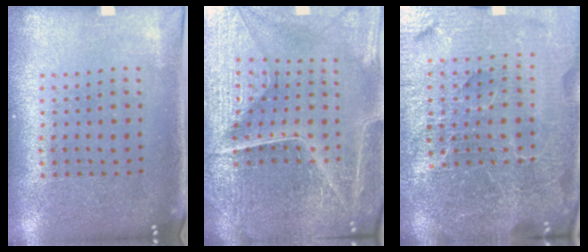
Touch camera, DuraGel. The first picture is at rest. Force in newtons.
{"total": 5.2, "press": 4.9, "slide": 1.6}
{"total": 6.7, "press": 5.8, "slide": 3.3}